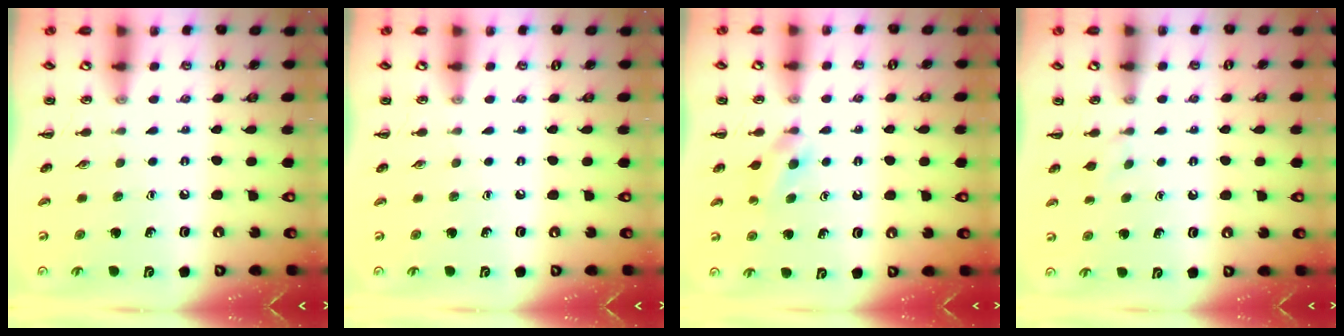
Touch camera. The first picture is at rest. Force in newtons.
{"total": 0.0}
{"total": 3.6, "press": 3.5, "slide": 0.9}
{"total": 1.9, "press": 1.7, "slide": 0.9}